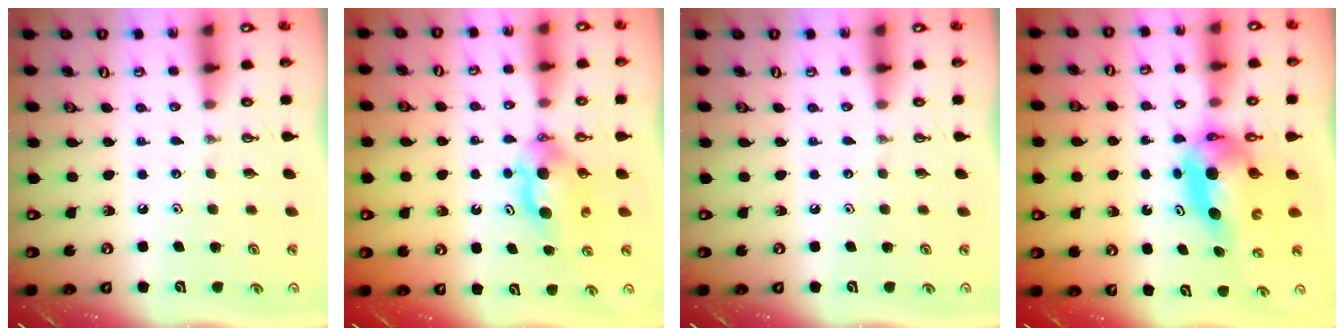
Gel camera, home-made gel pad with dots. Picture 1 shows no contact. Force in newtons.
{"total": 5.9, "press": 5.6, "slide": 1.9}
{"total": 0.0}
{"total": 7.1, "press": 7.1, "slide": 0.7}